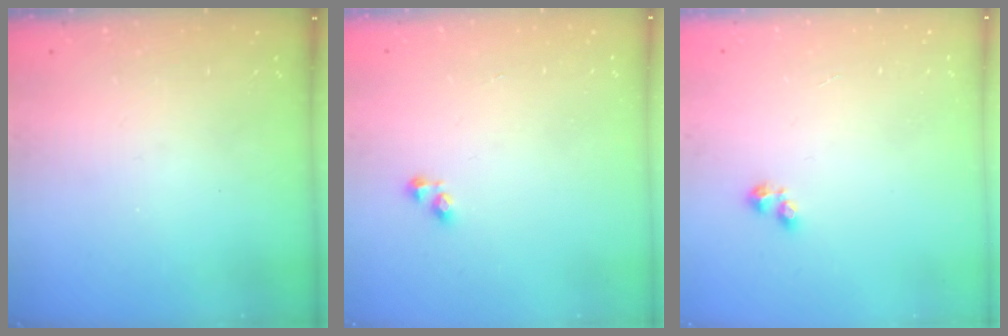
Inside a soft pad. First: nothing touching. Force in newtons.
{"total": 2.0, "press": 2.0, "slide": 0.5}
{"total": 2.0, "press": 2.0, "slide": 0.2}